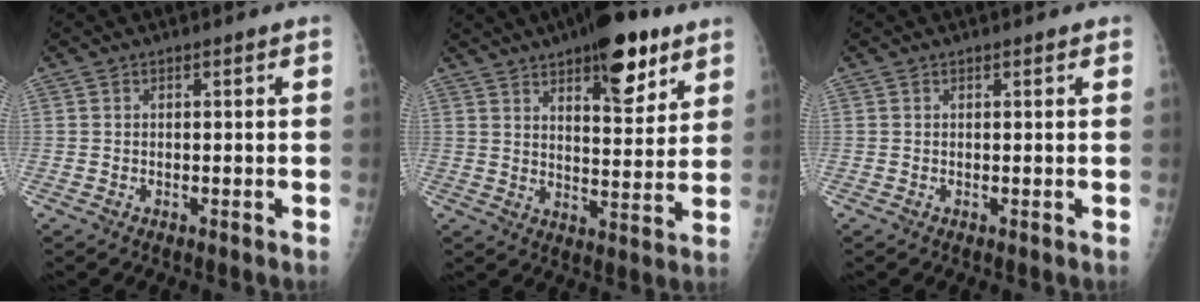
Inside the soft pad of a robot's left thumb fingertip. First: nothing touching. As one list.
[{"total": 15.2, "force": [9.1, 5.7, 10.7], "torque": [-0.115, -0.043, 0.133]}, {"total": 0.6, "force": [0.5, 0.3, 0.2], "torque": [-0.003, -0.003, 0.005]}]